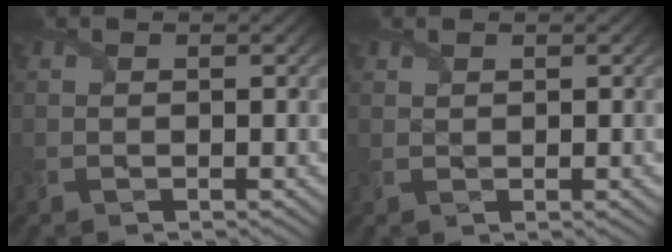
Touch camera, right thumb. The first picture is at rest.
{"total": 0.9, "force": [0.8, 0.2, 0.4], "torque": [-0.007, 0.002, 0.018]}